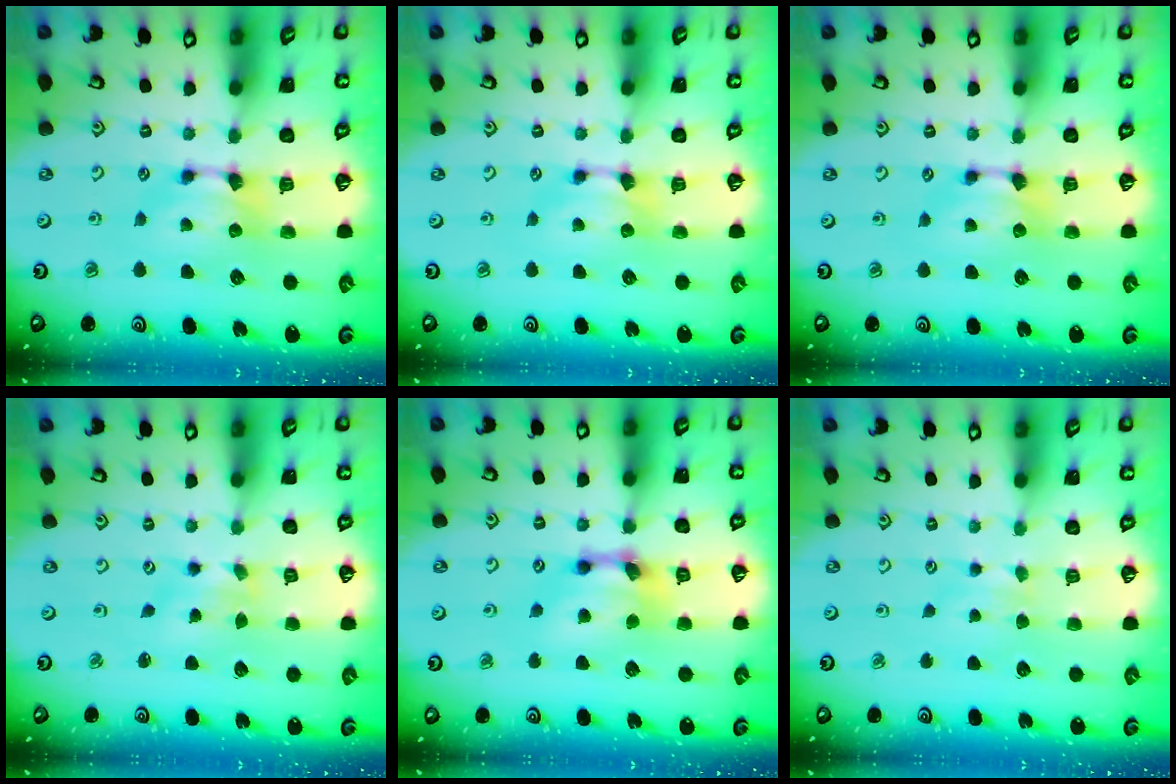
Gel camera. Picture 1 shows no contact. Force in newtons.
{"total": 0.0}
{"total": 0.6, "press": 0.1, "slide": 0.6}
{"total": 2.3, "press": 2.1, "slide": 0.9}
{"total": 5.5, "press": 5.0, "slide": 2.3}
{"total": 2.4, "press": 2.3, "slide": 0.5}